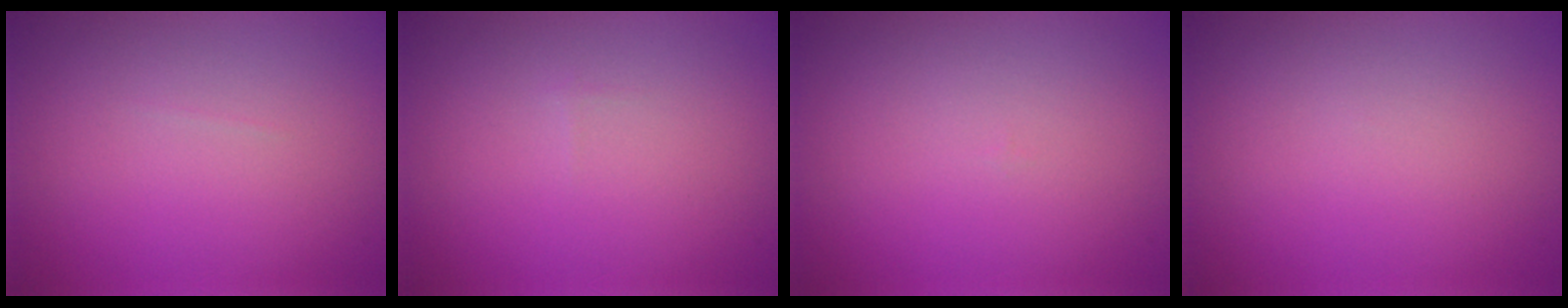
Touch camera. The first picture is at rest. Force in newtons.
{"total": 0.0}
{"total": 0.0}
{"total": 0.0}